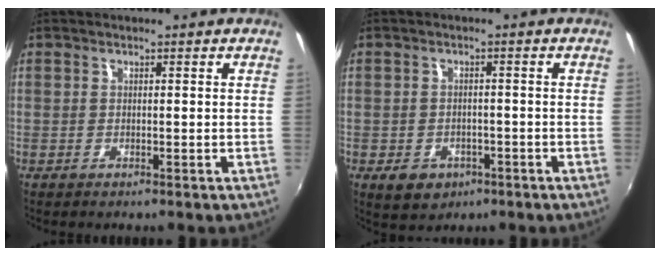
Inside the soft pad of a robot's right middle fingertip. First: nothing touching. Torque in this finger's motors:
{"motor_torque": [0.54, -0.55, 0.05, 0.02]}